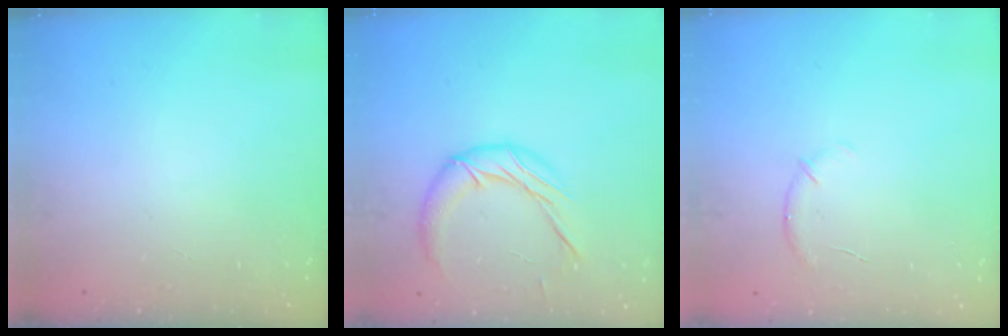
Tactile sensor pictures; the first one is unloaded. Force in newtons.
{"total": 12.0, "press": 11.9, "slide": 0.7}
{"total": 6.9, "press": 6.7, "slide": 1.8}